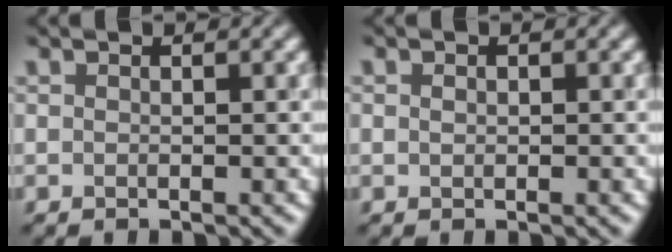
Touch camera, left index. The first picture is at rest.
{"total": 0.6, "force": [0.1, 0.5, 0.4], "torque": [-0.006, 0.000, 0.001]}